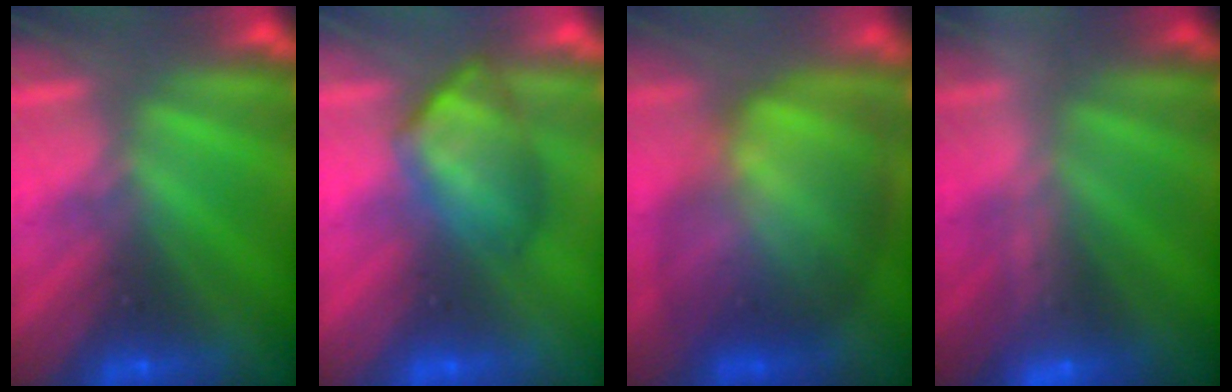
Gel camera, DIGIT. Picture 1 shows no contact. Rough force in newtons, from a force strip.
{"total": 4.7}
{"total": 9.6}
{"total": 2.3}